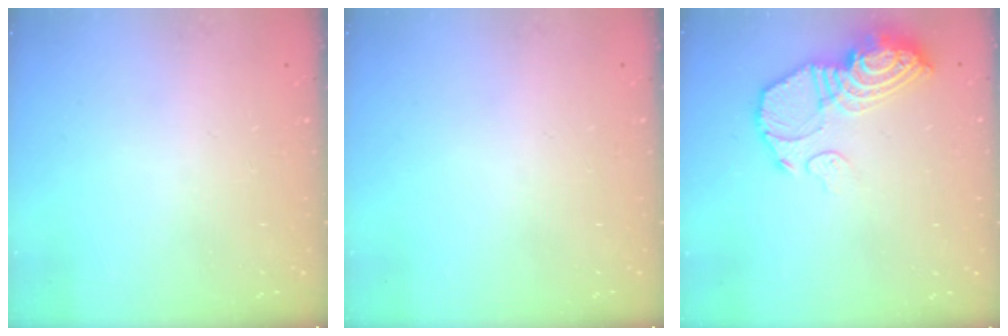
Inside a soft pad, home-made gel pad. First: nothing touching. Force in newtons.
{"total": 0.0}
{"total": 12.7, "press": 12.6, "slide": 1.1}